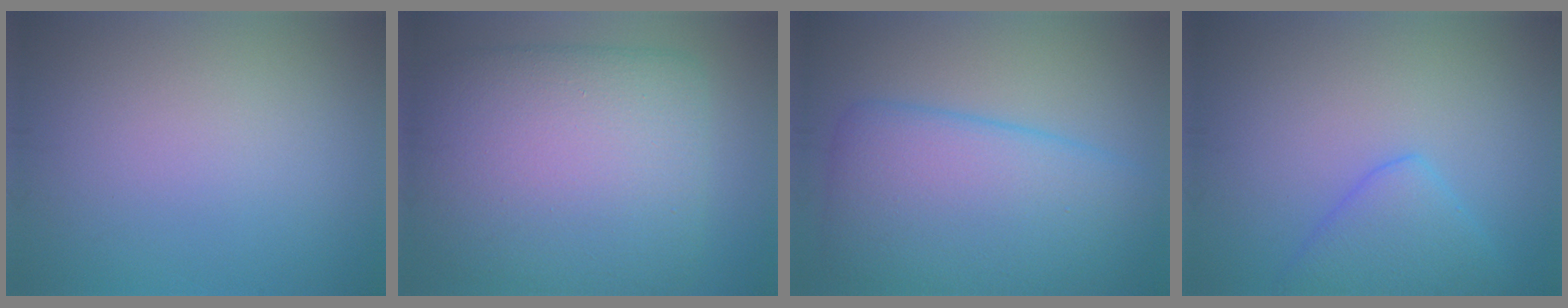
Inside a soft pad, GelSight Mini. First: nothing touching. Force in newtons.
{"total": 13.4, "press": 13.4, "slide": 0.3}
{"total": 9.0, "press": 9.0, "slide": 0.4}
{"total": 3.8, "press": 3.8, "slide": 0.3}